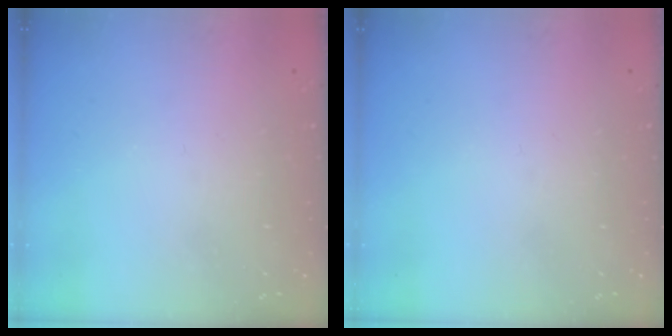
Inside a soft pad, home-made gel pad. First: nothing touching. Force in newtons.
{"total": 0.0}